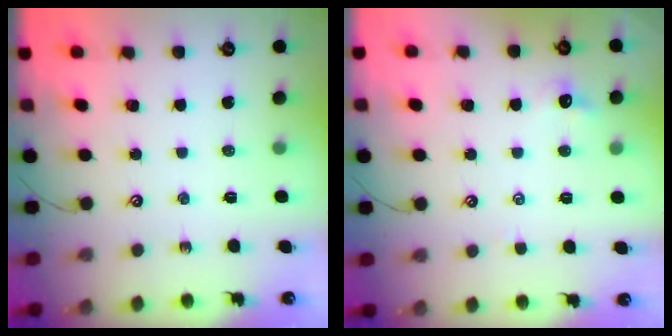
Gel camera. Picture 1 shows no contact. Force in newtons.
{"total": 0.7, "press": 0.2, "slide": 0.7}